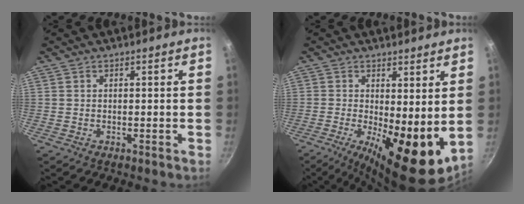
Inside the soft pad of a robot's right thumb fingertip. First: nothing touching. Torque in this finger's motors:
{"motor_torque": [-0.51, 1.42, 0.68, -0.26, 0.39]}